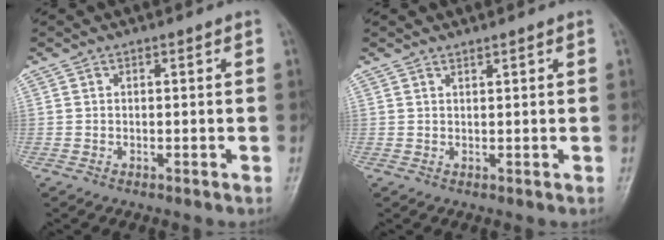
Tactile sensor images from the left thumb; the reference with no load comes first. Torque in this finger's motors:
{"motor_torque": [-0.09, -0.07, -0.08, 0.04, -0.06]}